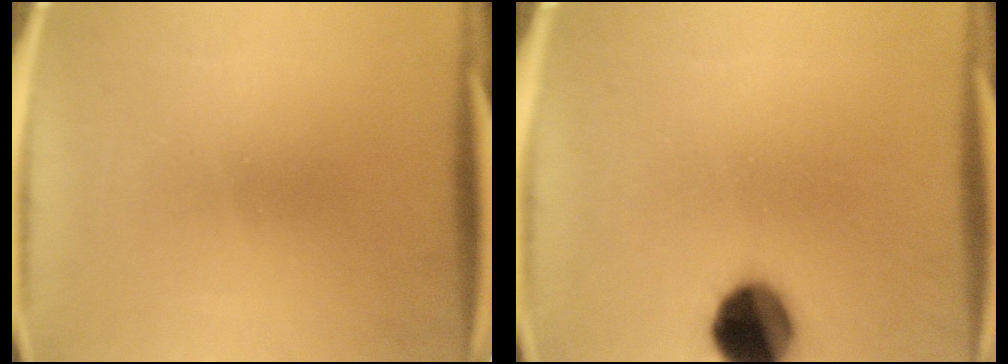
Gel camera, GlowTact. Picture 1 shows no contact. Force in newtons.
{"total": 12.5}